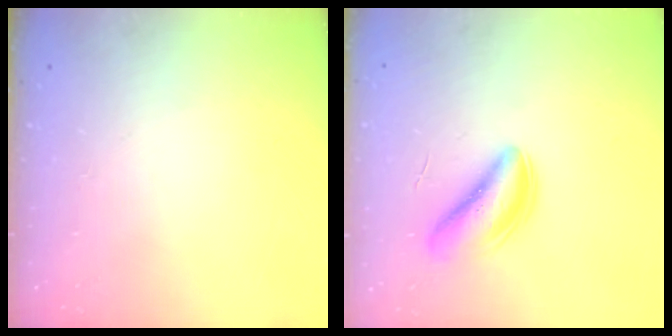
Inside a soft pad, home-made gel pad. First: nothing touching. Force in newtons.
{"total": 4.5, "press": 4.5, "slide": 0.5}